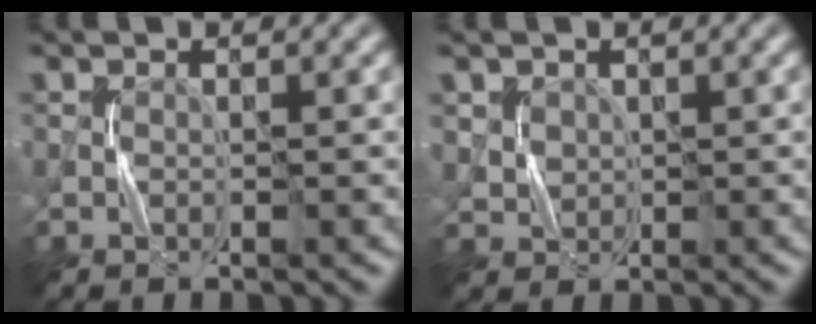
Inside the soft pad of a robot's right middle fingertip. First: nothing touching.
{"total": 1.2, "force": [0.6, 1.0, -0.1], "torque": [0.007, -0.005, 0.018]}